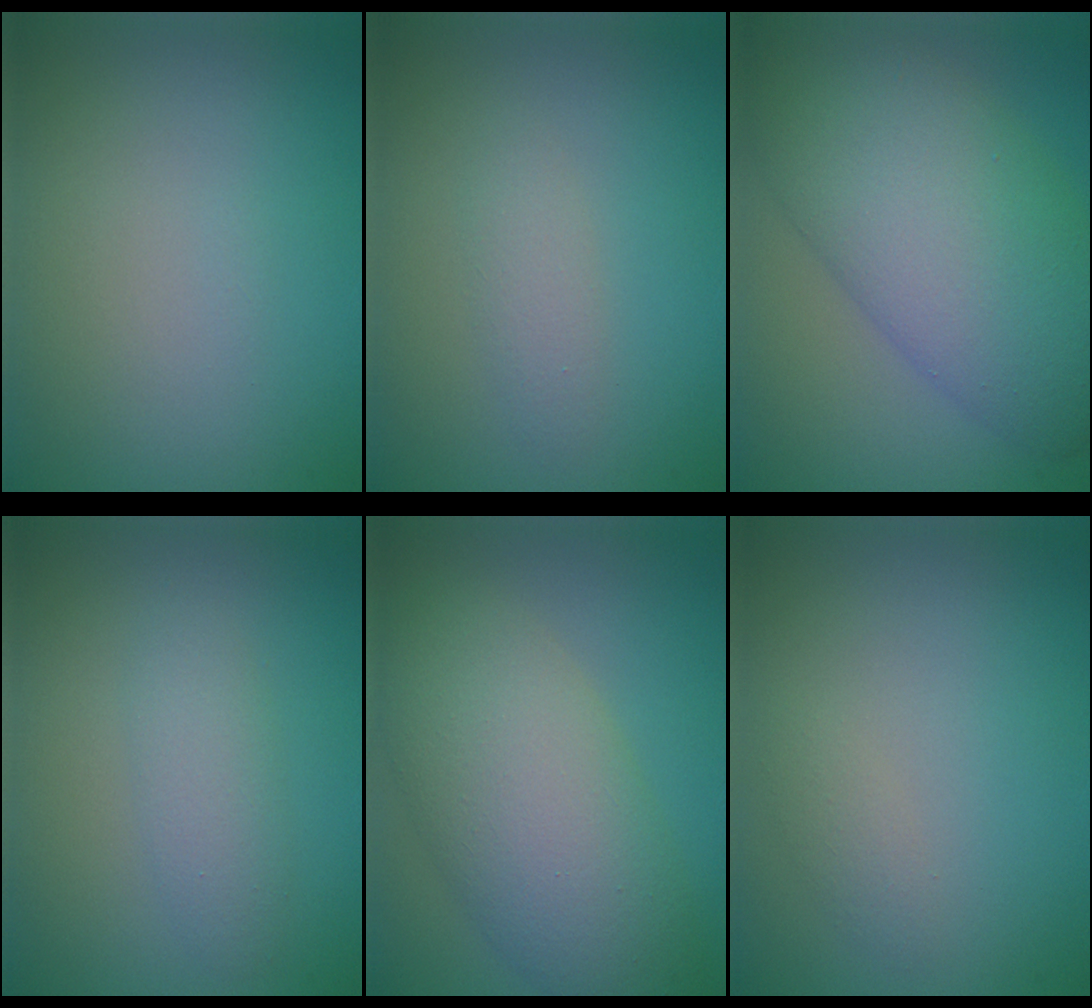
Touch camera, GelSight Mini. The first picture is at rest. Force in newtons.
{"total": 1.4, "press": 1.4, "slide": 0.1}
{"total": 11.1, "press": 11.1, "slide": 0.3}
{"total": 2.2, "press": 2.2, "slide": 0.2}
{"total": 8.5, "press": 8.5, "slide": 0.4}
{"total": 0.9, "press": 0.9, "slide": 0.1}